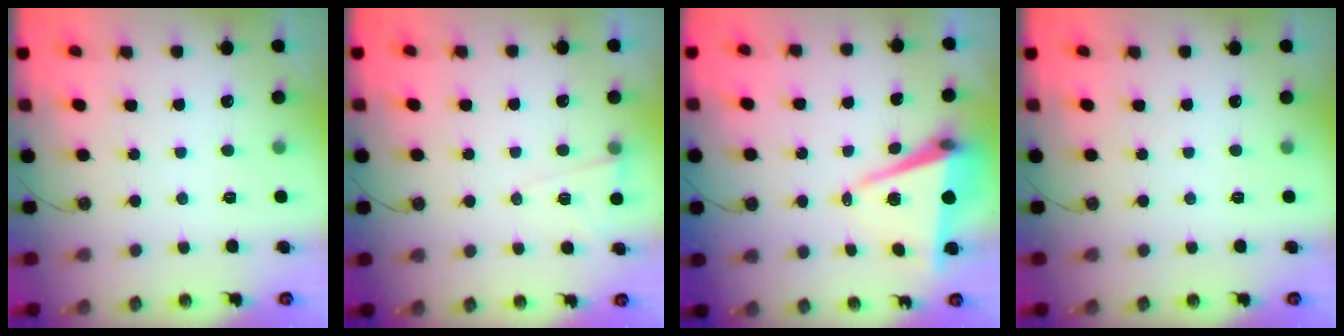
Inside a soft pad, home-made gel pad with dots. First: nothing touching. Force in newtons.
{"total": 5.9, "press": 5.2, "slide": 2.8}
{"total": 7.4, "press": 6.2, "slide": 4.1}
{"total": 0.0}